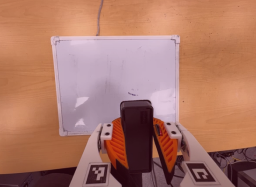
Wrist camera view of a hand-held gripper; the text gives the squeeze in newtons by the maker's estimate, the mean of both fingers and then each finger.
{"total": 10.6, "left": 10.8, "right": 10.3}